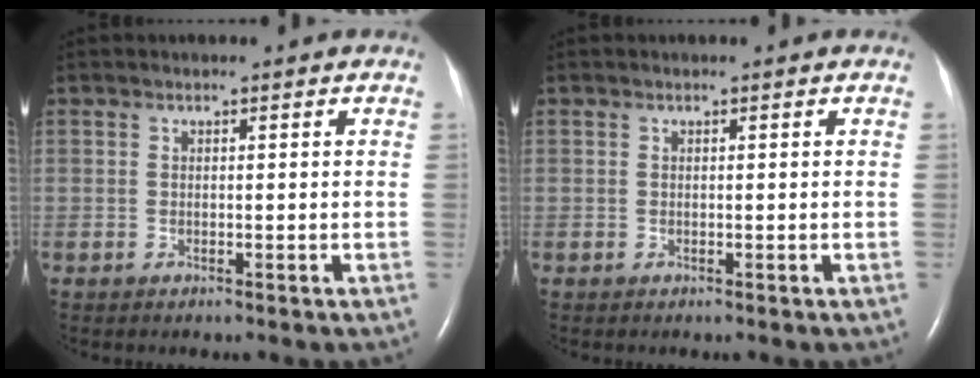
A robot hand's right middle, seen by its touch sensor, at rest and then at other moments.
{"total": 0.0}